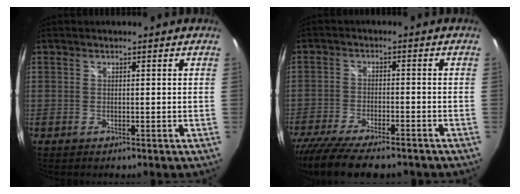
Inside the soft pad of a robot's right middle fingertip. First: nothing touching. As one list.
[{"total": 15.4, "force": [-12.7, 3.8, 7.9], "torque": [-0.168, -0.048, -0.207]}]